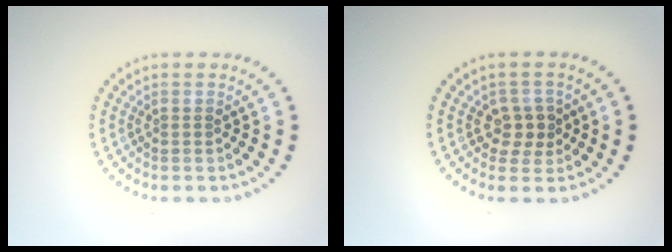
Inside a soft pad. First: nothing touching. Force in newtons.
{"total": 2.2, "press": 2.1, "slide": 0.8}